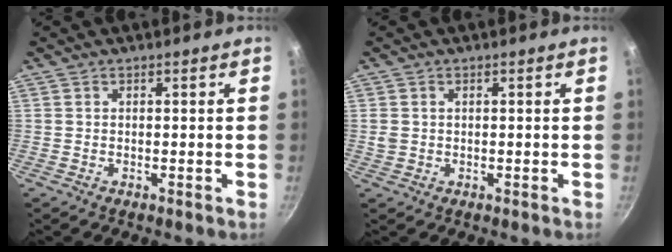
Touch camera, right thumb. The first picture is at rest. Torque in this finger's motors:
{"motor_torque": [-0.06, -0.06, 0.11, 0.60, -0.04]}